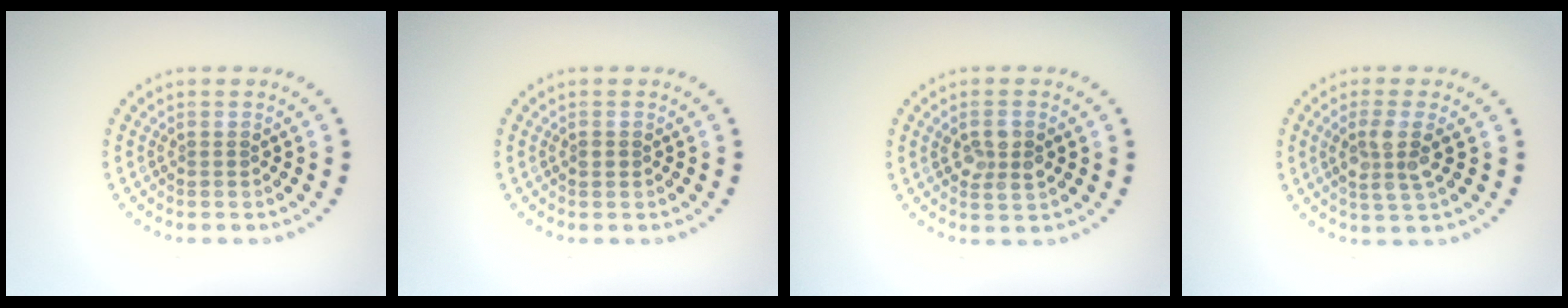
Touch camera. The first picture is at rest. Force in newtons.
{"total": 0.9, "press": 0.9, "slide": 0.1}
{"total": 2.5, "press": 2.4, "slide": 0.4}
{"total": 3.0, "press": 2.6, "slide": 1.4}